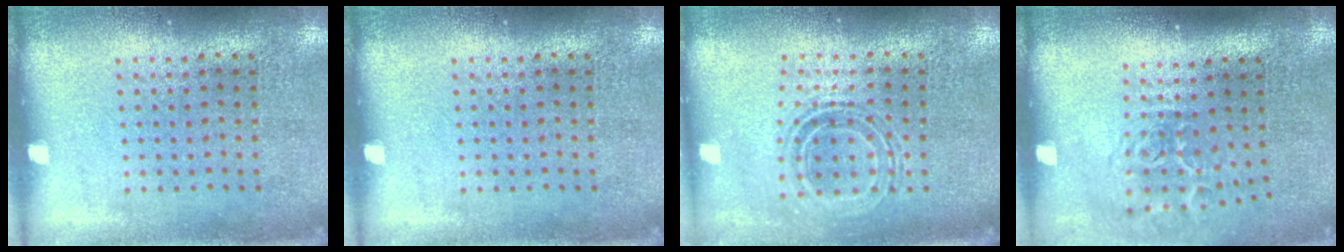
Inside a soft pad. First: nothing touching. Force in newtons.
{"total": 0.0}
{"total": 0.9, "press": 0.8, "slide": 0.3}
{"total": 1.9, "press": 1.2, "slide": 1.4}